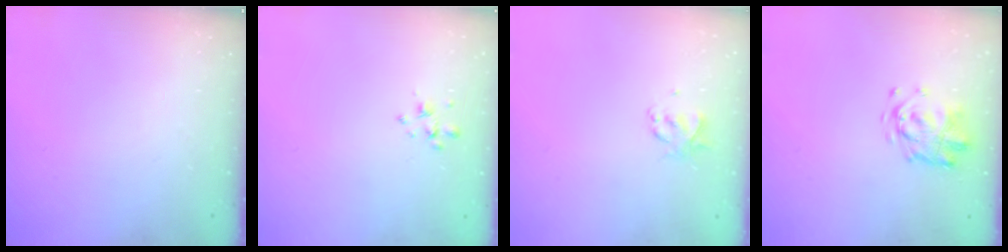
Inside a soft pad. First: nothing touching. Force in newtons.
{"total": 2.6, "press": 2.4, "slide": 0.8}
{"total": 2.0, "press": 1.9, "slide": 0.5}
{"total": 3.2, "press": 3.2, "slide": 0.4}